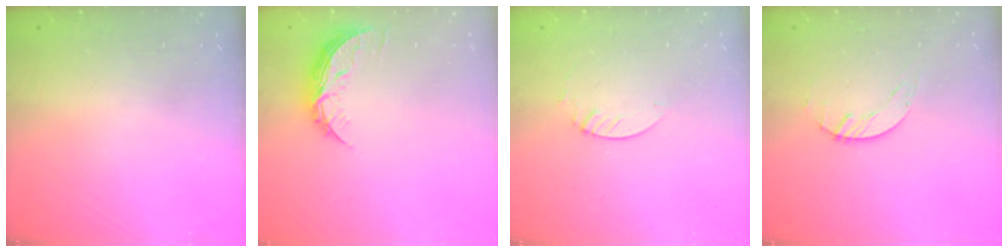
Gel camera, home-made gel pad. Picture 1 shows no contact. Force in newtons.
{"total": 8.2, "press": 8.2, "slide": 0.5}
{"total": 1.3, "press": 1.3, "slide": 0.1}
{"total": 1.5, "press": 1.4, "slide": 0.1}